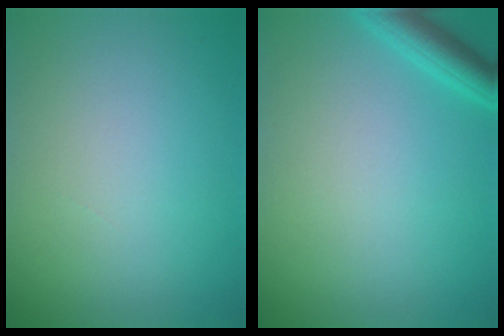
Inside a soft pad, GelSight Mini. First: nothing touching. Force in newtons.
{"total": 2.6, "press": 2.6, "slide": 0.2}